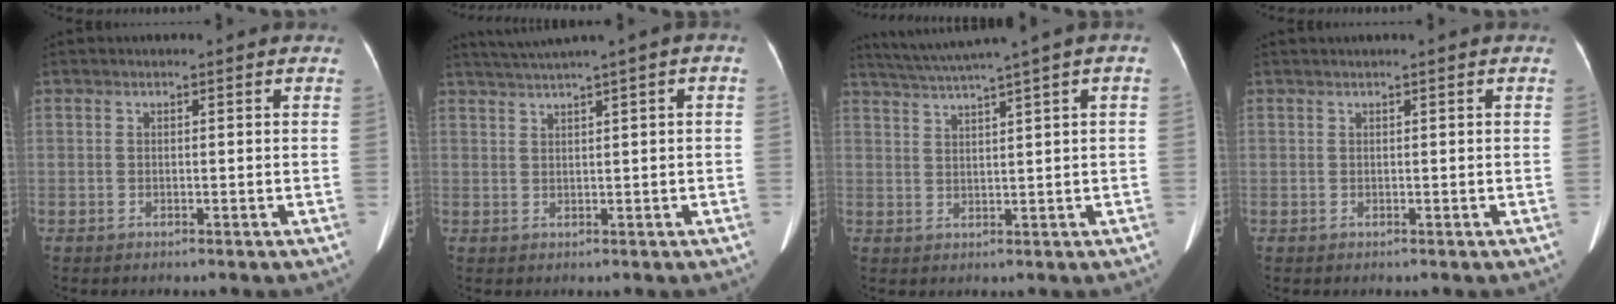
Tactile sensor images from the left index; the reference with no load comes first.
{"total": 4.8, "force": [2.8, -0.6, 3.9], "torque": [-0.075, 0.023, 0.054]}
{"total": 7.4, "force": [5.1, -1.3, 5.2], "torque": [-0.086, 0.028, 0.086]}
{"total": 0.0}